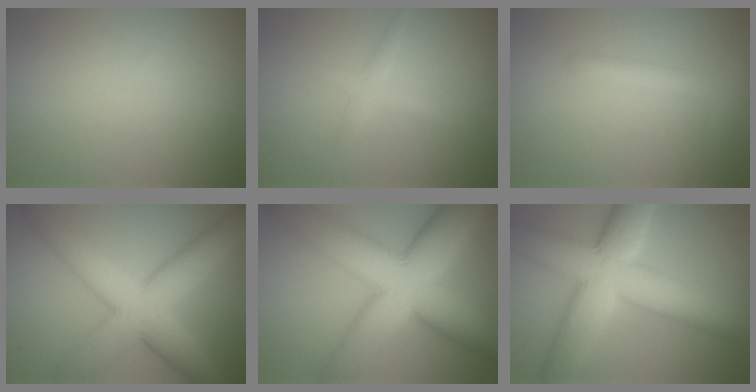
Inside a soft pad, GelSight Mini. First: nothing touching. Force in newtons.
{"total": 1.4, "press": 1.4, "slide": 0.1}
{"total": 2.4, "press": 2.4, "slide": 0.2}
{"total": 9.5, "press": 9.5, "slide": 0.2}
{"total": 13.8, "press": 13.8, "slide": 0.3}
{"total": 11.0, "press": 11.0, "slide": 0.4}